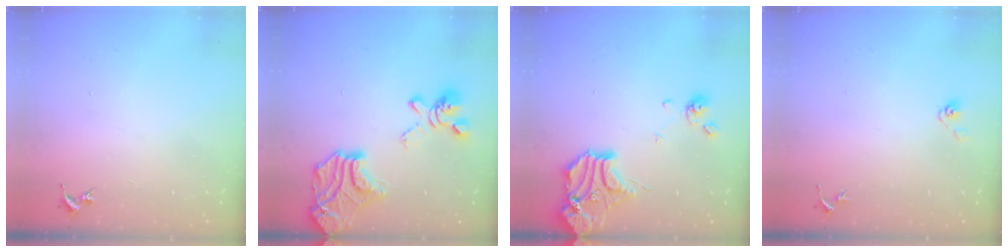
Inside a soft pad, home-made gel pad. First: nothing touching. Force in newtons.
{"total": 25.0, "press": 24.9, "slide": 2.6}
{"total": 16.0, "press": 15.8, "slide": 2.5}
{"total": 4.0, "press": 3.3, "slide": 2.2}